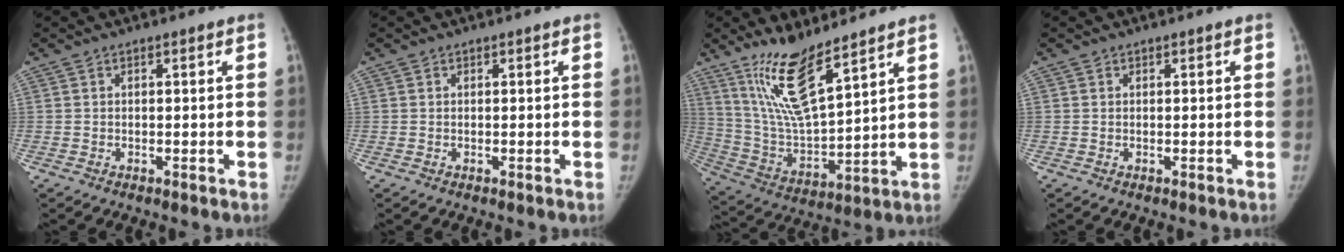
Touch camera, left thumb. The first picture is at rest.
{"total": 0.0}
{"total": 14.7, "force": [10.1, 3.3, 10.1], "torque": [-0.178, -0.067, 0.211]}
{"total": 0.0}